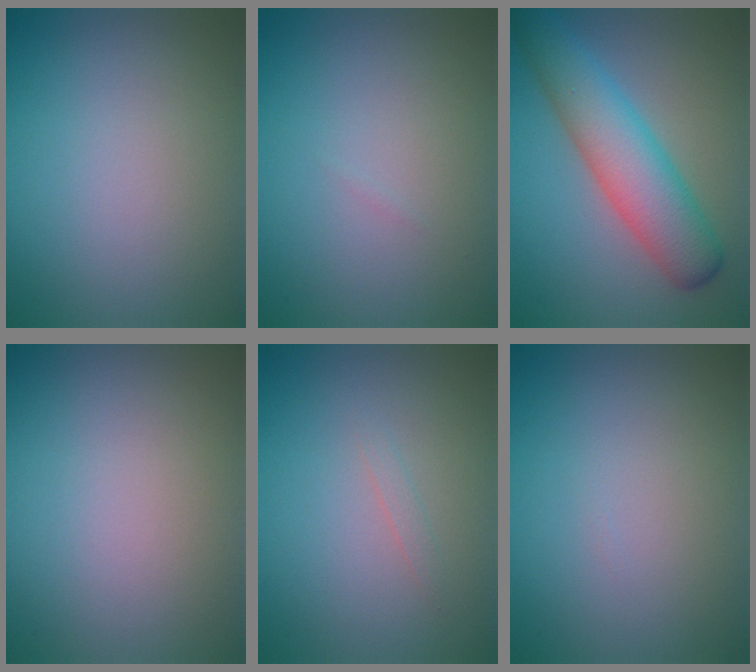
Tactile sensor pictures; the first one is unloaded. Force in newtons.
{"total": 0.0}
{"total": 7.0, "press": 7.0, "slide": 0.2}
{"total": 0.0}
{"total": 0.6, "press": 0.6, "slide": 0.0}
{"total": 0.0}